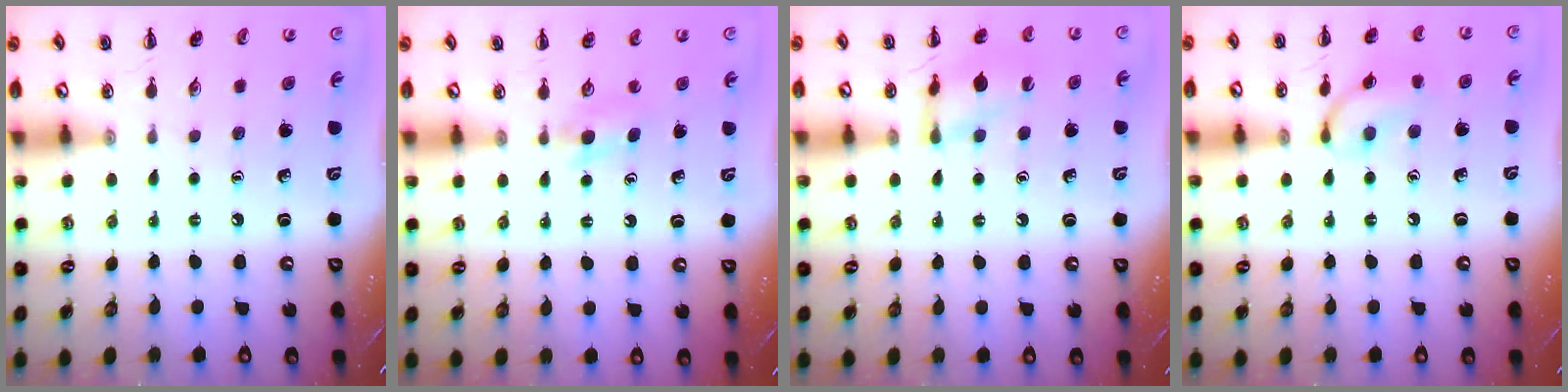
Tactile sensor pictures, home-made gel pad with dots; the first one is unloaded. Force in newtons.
{"total": 3.9, "press": 3.7, "slide": 1.3}
{"total": 12.7, "press": 12.7, "slide": 1.0}
{"total": 10.9, "press": 10.9, "slide": 0.6}